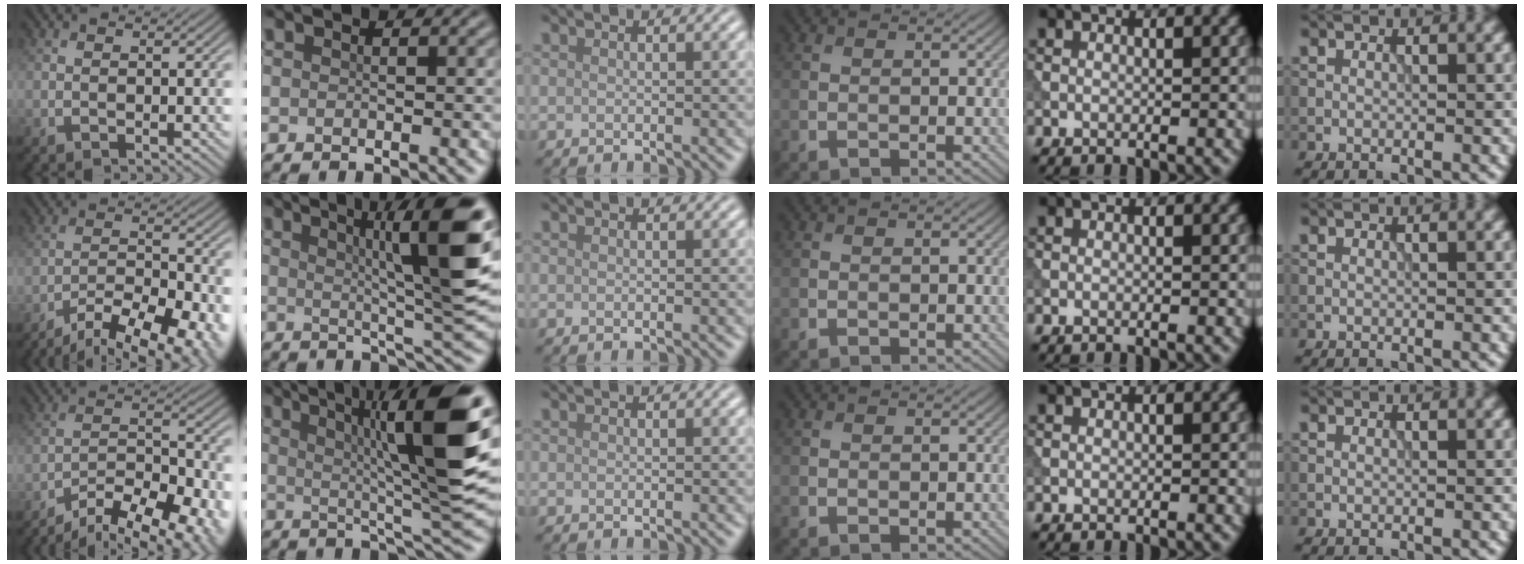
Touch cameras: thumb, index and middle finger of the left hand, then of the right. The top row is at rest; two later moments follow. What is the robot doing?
{"motion": "extract", "object": "tissue"}